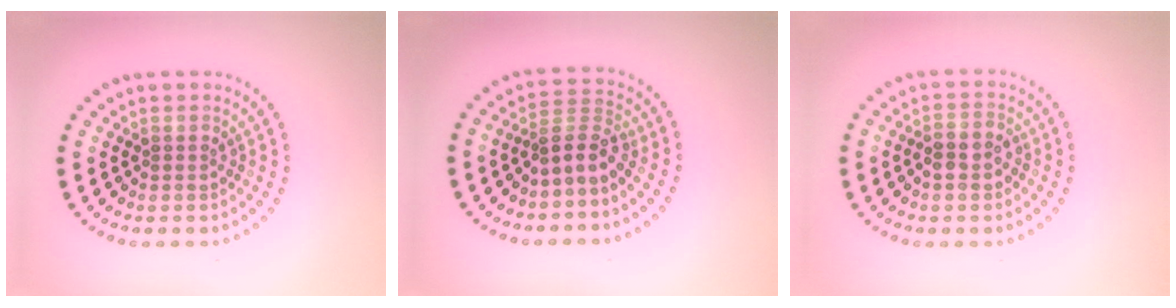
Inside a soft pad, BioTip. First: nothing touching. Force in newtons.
{"total": 2.8, "press": 2.2, "slide": 1.7}
{"total": 2.2, "press": 2.1, "slide": 0.8}